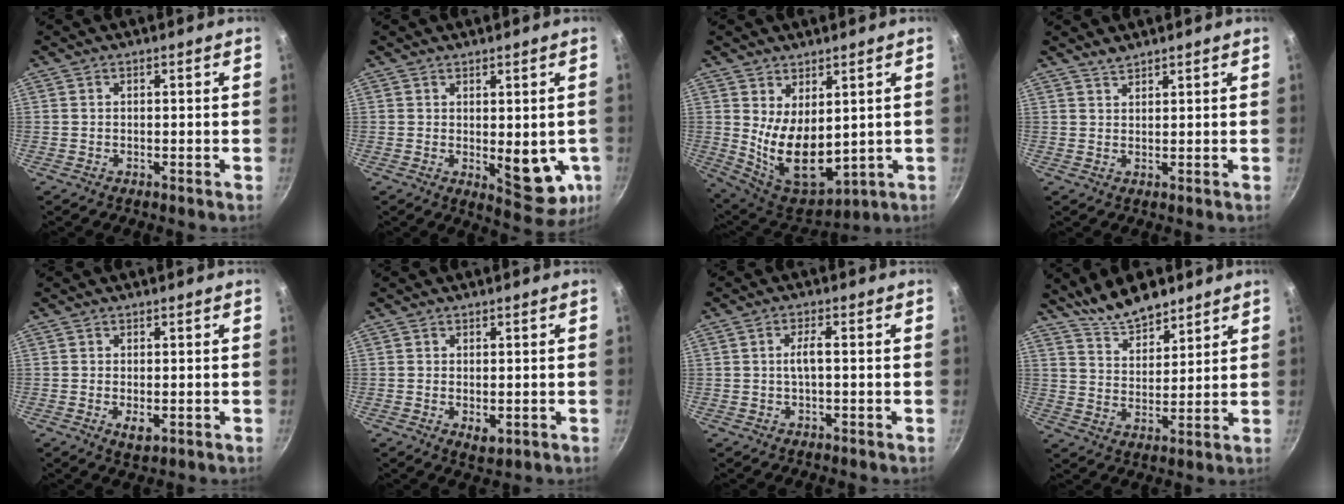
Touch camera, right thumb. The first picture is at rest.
{"total": 9.9, "force": [-0.5, 4.2, 8.9], "torque": [-0.084, -0.015, 0.005]}
{"total": 13.0, "force": [1.4, 7.5, 10.5], "torque": [-0.153, -0.041, 0.055]}
{"total": 1.8, "force": [1.7, 0.4, 0.3], "torque": [-0.004, -0.006, 0.033]}
{"total": 2.8, "force": [-0.5, 1.5, 2.3], "torque": [-0.039, -0.010, -0.005]}
{"total": 2.8, "force": [-0.3, 1.7, 2.2], "torque": [-0.035, -0.011, -0.001]}
{"total": 2.8, "force": [-0.1, 0.7, 2.7], "torque": [-0.057, 0.010, -0.001]}
{"total": 9.4, "force": [7.8, 3.3, 4.0], "torque": [-0.048, -0.052, 0.140]}